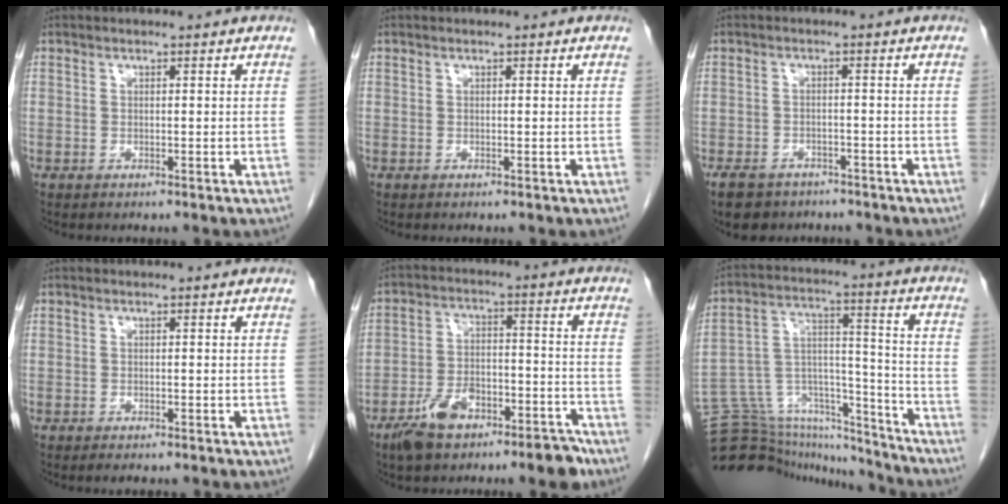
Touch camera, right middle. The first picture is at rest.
{"total": 0.0}
{"total": 6.5, "force": [-5.1, 3.5, 2.1], "torque": [-0.041, -0.001, -0.074]}
{"total": 0.9, "force": [-0.8, 0.2, 0.5], "torque": [-0.012, -0.004, -0.008]}
{"total": 10.4, "force": [-7.4, 3.8, 6.3], "torque": [-0.106, 0.018, -0.123]}
{"total": 21.1, "force": [-20.2, 5.0, 3.7], "torque": [-0.092, 0.059, -0.309]}